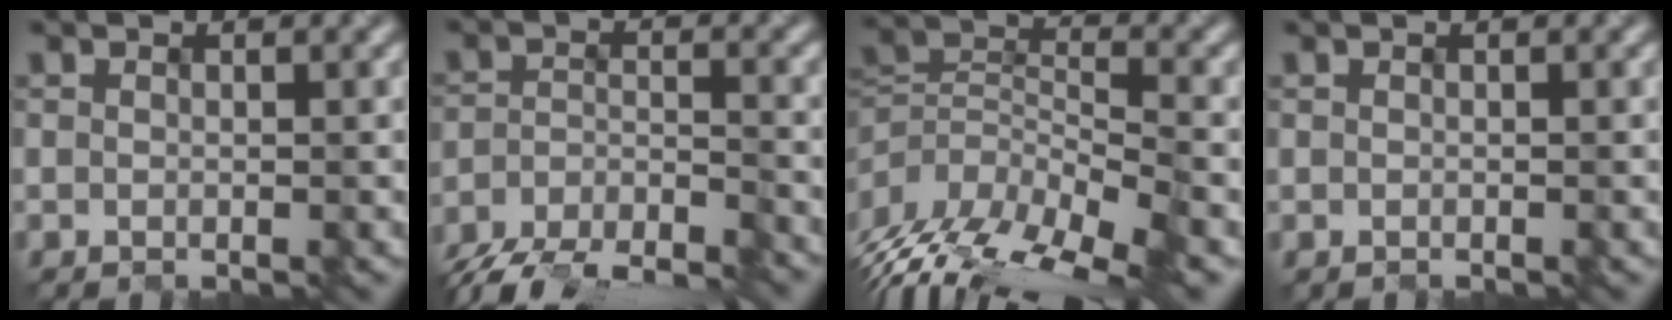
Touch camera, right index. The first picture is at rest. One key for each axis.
{"total": 8.2, "fx": -7.1, "fy": 2.2, "fz": 3.3, "tx": -0.060, "ty": -0.024, "tz": -0.114}
{"total": 11.9, "fx": -7.3, "fy": 5.3, "fz": 7.7, "tx": -0.154, "ty": 0.013, "tz": -0.109}
{"total": 0.0}